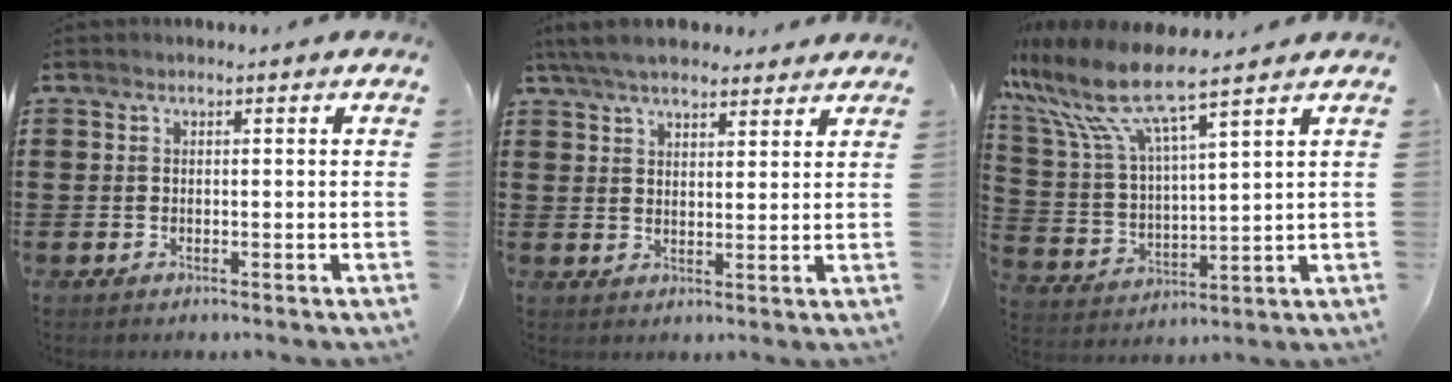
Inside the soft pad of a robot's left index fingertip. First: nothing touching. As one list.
[{"total": 6.2, "force": [5.4, 1.9, 2.4], "torque": [-0.063, -0.006, 0.102]}, {"total": 9.6, "force": [7.9, 1.3, 5.4], "torque": [-0.146, -0.045, 0.133]}]